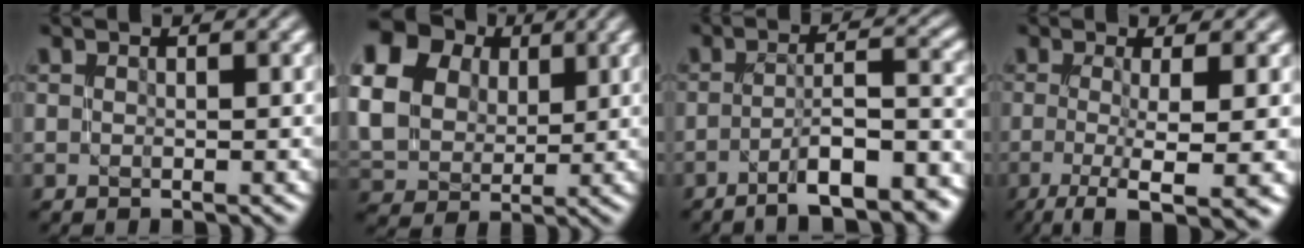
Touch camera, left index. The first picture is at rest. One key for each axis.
{"total": 17.8, "fx": 6.1, "fy": 14.9, "fz": 7.7, "tx": -0.212, "ty": 0.019, "tz": 0.094}
{"total": 8.5, "fx": -5.2, "fy": 2.0, "fz": 6.4, "tx": -0.081, "ty": 0.007, "tz": -0.076}
{"total": 6.9, "fx": -1.9, "fy": 1.4, "fz": 6.4, "tx": -0.094, "ty": -0.011, "tz": -0.035}